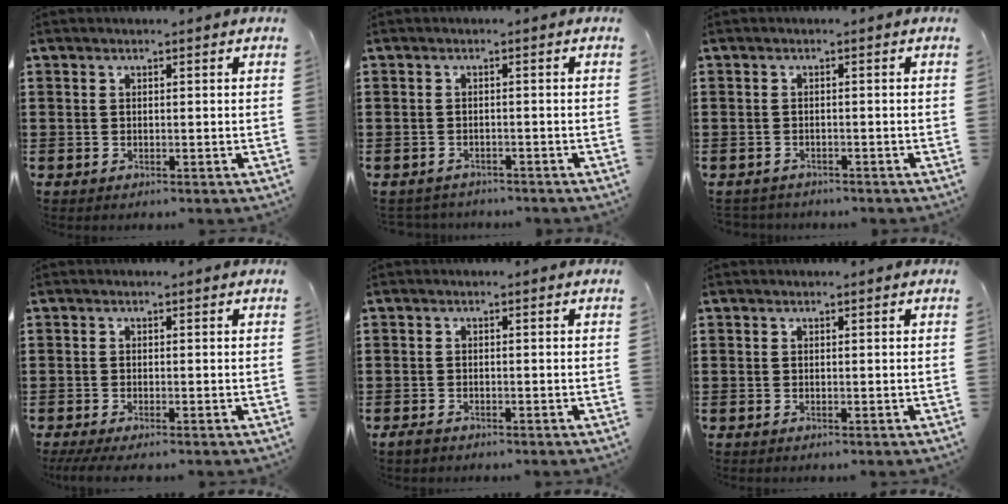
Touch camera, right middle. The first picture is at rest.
{"total": 1.4, "force": [-1.4, 0.2, -0.2], "torque": [-0.004, -0.001, -0.032]}
{"total": 1.2, "force": [-1.2, 0.2, -0.1], "torque": [-0.003, -0.001, -0.026]}
{"total": 1.2, "force": [-1.1, 0.0, 0.7], "torque": [-0.014, -0.003, -0.019]}
{"total": 1.2, "force": [-0.9, 0.5, 0.4], "torque": [-0.013, -0.002, -0.019]}
{"total": 0.0}